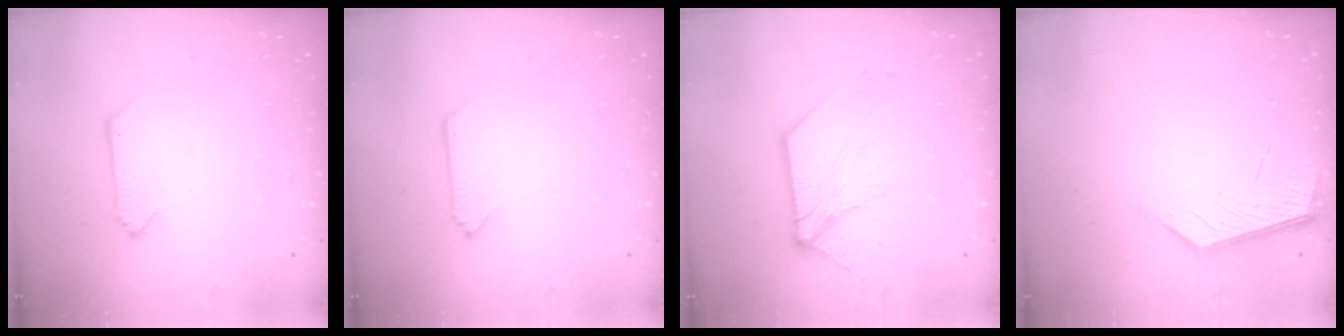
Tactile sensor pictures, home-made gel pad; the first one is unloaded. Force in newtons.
{"total": 0.0}
{"total": 8.2, "press": 8.1, "slide": 1.1}
{"total": 4.6, "press": 4.6, "slide": 0.5}